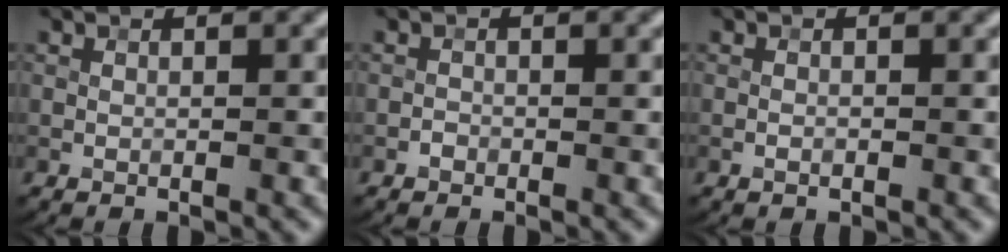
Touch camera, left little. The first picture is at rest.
{"total": 0.5, "force": [-0.3, 0.4, 0.1], "torque": [0.000, 0.000, -0.007]}
{"total": 0.7, "force": [-0.3, 0.3, 0.6], "torque": [-0.010, 0.001, -0.006]}